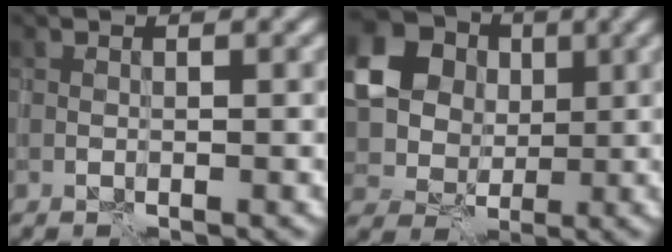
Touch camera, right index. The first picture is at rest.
{"total": 14.6, "force": [3.7, 12.8, 6.1], "torque": [-0.168, 0.007, 0.071]}